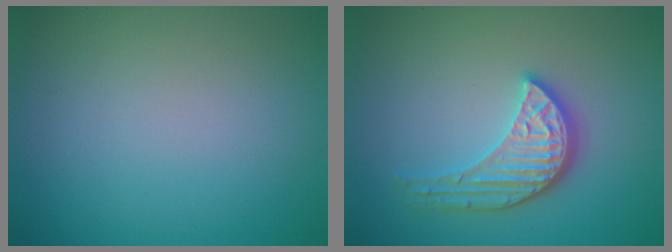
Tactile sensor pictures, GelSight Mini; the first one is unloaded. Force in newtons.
{"total": 4.0, "press": 3.5, "slide": 1.9}